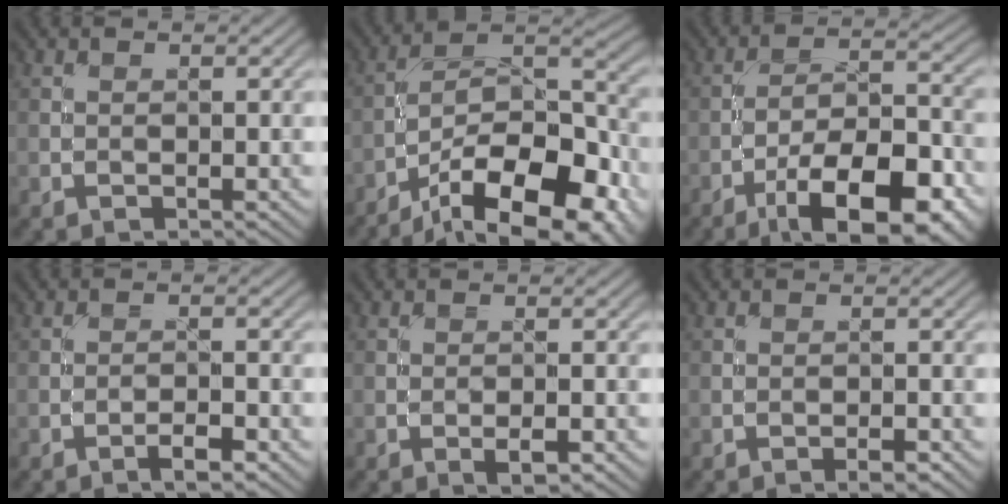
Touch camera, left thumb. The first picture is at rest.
{"total": 18.4, "force": [-12.0, 7.6, 11.8], "torque": [-0.160, -0.015, -0.180]}
{"total": 14.3, "force": [-8.3, 5.1, 10.4], "torque": [-0.170, 0.000, -0.136]}
{"total": 2.5, "force": [-1.7, 0.4, 1.8], "torque": [-0.035, 0.005, -0.034]}
{"total": 2.3, "force": [-1.0, 0.8, 1.9], "torque": [-0.032, -0.002, -0.018]}
{"total": 1.7, "force": [-1.0, 0.5, 1.2], "torque": [-0.019, 0.002, -0.018]}